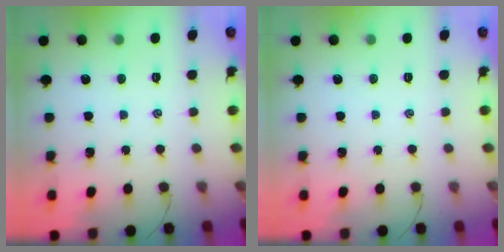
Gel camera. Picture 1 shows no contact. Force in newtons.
{"total": 0.0}